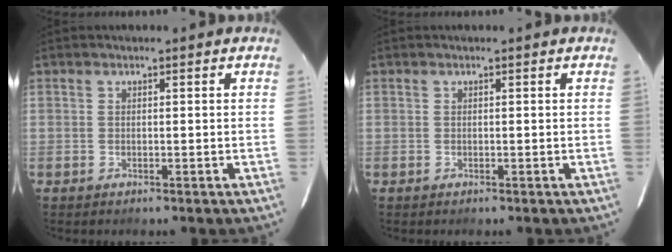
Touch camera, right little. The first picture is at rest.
{"total": 0.0}